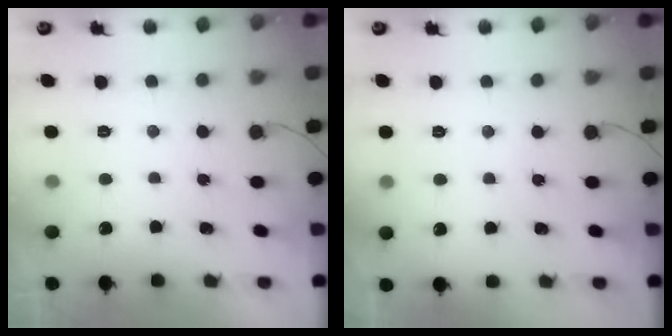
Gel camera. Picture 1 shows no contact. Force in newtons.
{"total": 3.0, "press": 3.0, "slide": 0.4}